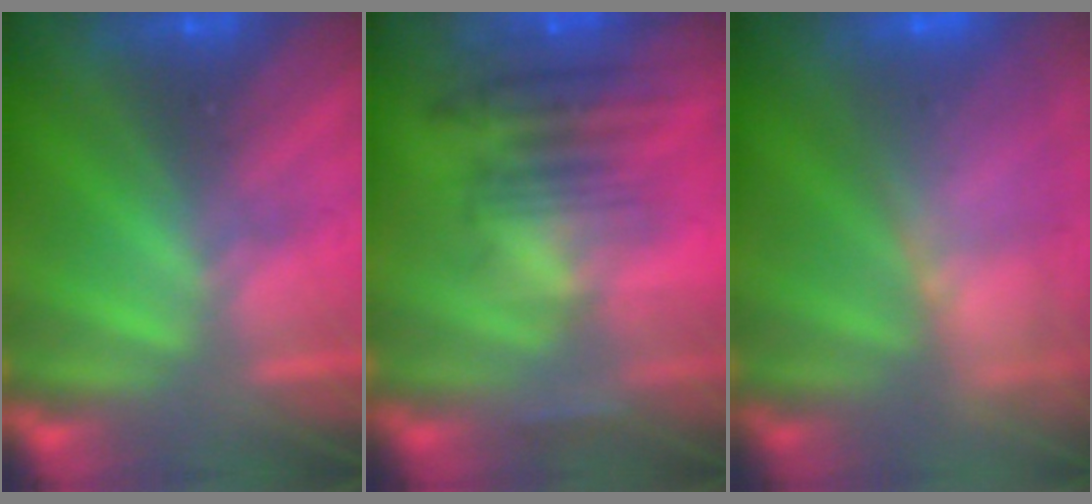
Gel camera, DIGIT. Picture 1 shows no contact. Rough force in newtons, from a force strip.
{"total": 7.5}
{"total": 5.8}